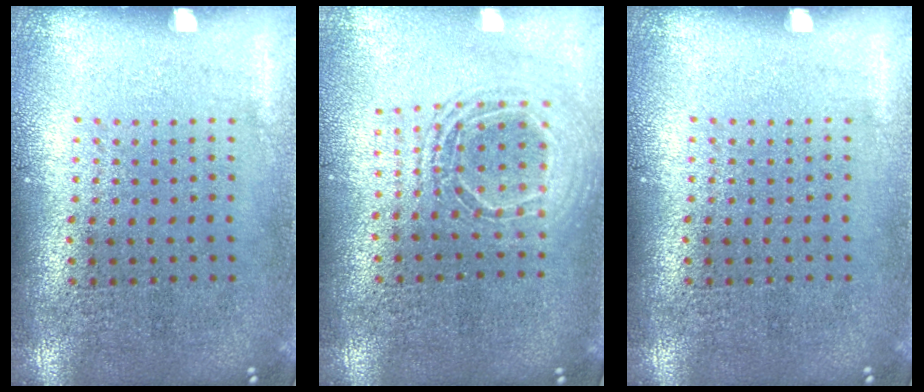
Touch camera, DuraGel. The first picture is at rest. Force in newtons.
{"total": 1.7, "press": 1.4, "slide": 0.9}
{"total": 0.0}